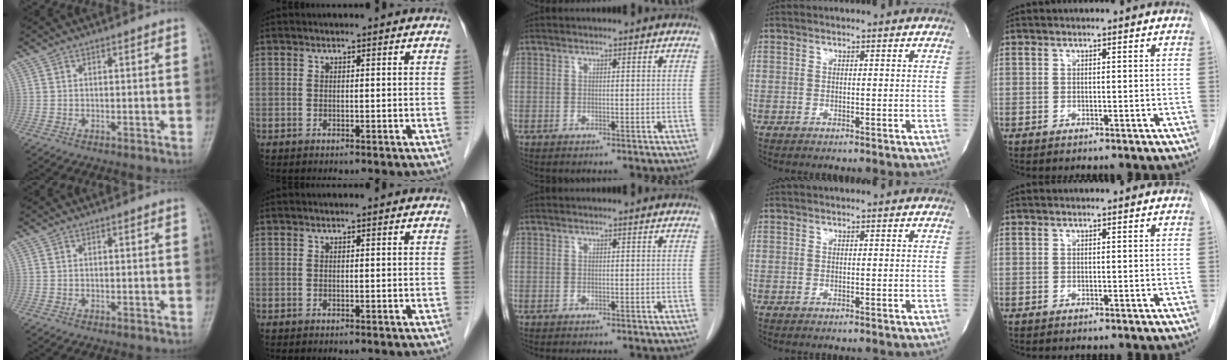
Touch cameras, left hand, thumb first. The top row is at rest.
{}